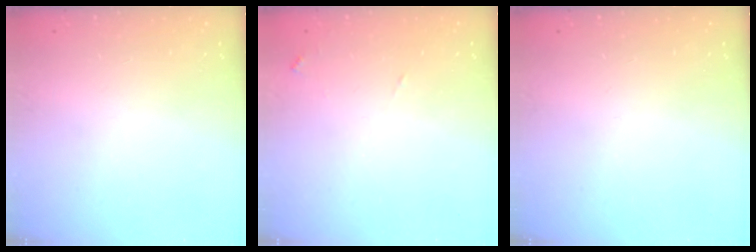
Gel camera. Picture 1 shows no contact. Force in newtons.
{"total": 6.3, "press": 6.3, "slide": 0.5}
{"total": 0.0}